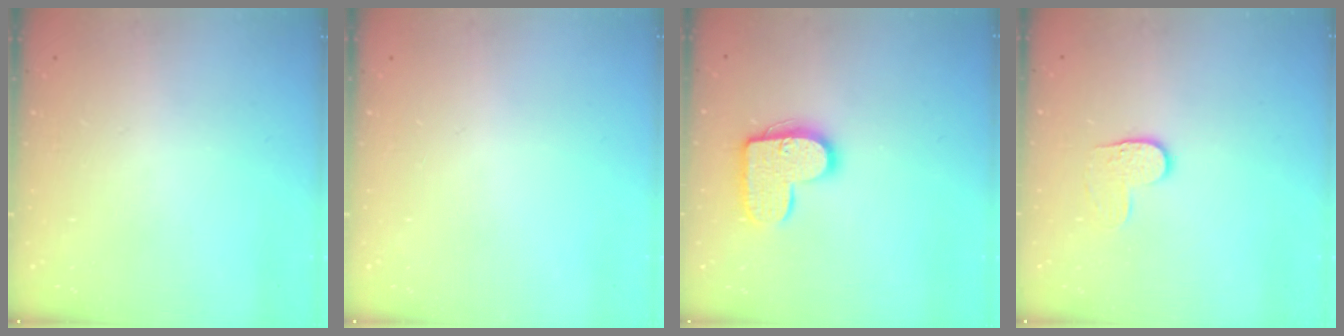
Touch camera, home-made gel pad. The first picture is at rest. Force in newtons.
{"total": 0.0}
{"total": 13.8, "press": 13.8, "slide": 0.7}
{"total": 4.0, "press": 4.0, "slide": 0.4}